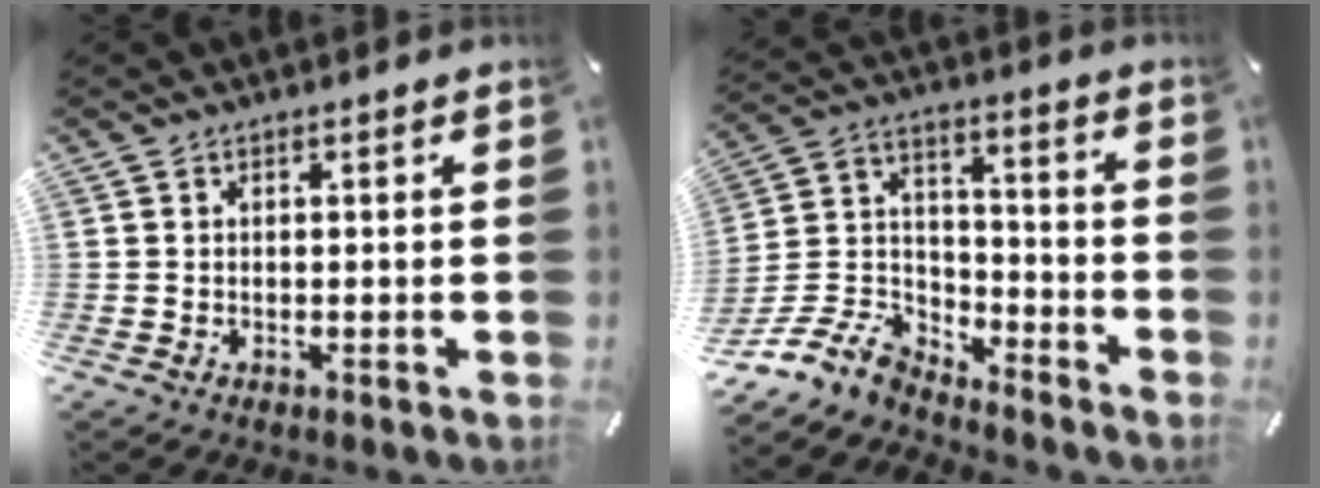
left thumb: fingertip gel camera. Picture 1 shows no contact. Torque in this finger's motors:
{"motor_torque": [0.12, 1.08, -0.67, 0.90, 0.07]}